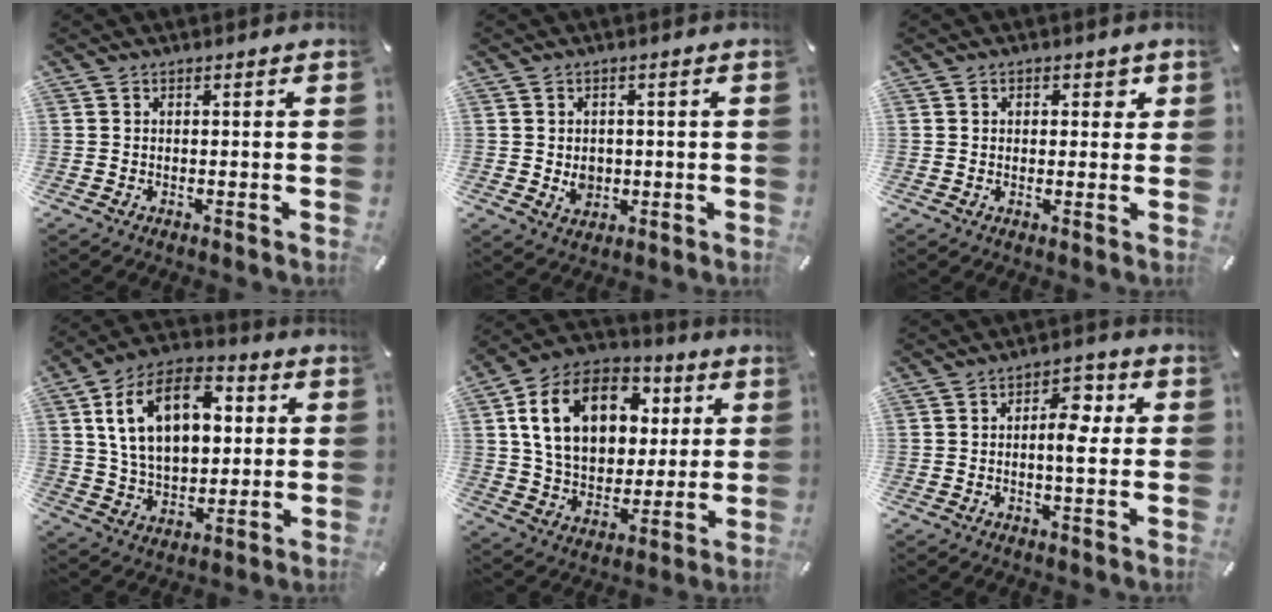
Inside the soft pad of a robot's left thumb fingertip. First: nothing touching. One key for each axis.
{"total": 3.9, "fx": -0.2, "fy": 3.5, "fz": 1.7, "tx": -0.016, "ty": -0.002, "tz": -0.005}
{"total": 2.6, "fx": 0.6, "fy": 1.9, "fz": 1.6, "tx": -0.010, "ty": -0.001, "tz": 0.002}
{"total": 18.0, "fx": 5.4, "fy": 11.8, "fz": 12.4, "tx": -0.242, "ty": 0.006, "tz": 0.094}
{"total": 19.0, "fx": 6.4, "fy": 13.8, "fz": 11.4, "tx": -0.211, "ty": -0.009, "tz": 0.120}
{"total": 6.6, "fx": 0.4, "fy": 3.1, "fz": 5.8, "tx": -0.079, "ty": 0.002, "tz": -0.001}